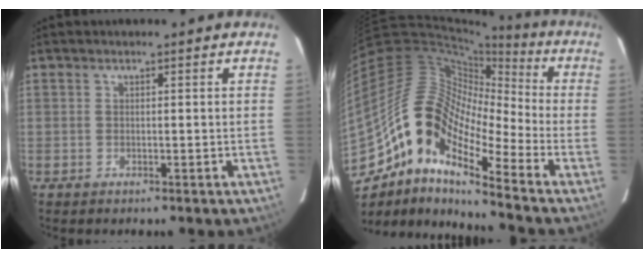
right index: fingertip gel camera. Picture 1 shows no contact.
{"total": 18.2, "force": [-10.1, 5.6, 14.1], "torque": [-0.259, 0.037, -0.176]}